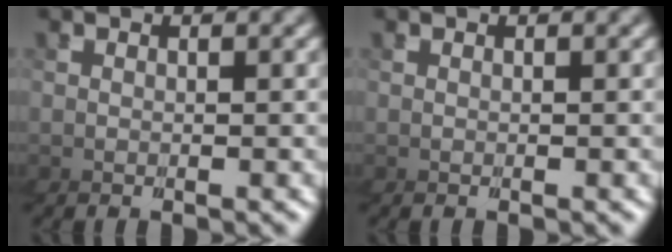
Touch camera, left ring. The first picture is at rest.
{"total": 0.0}